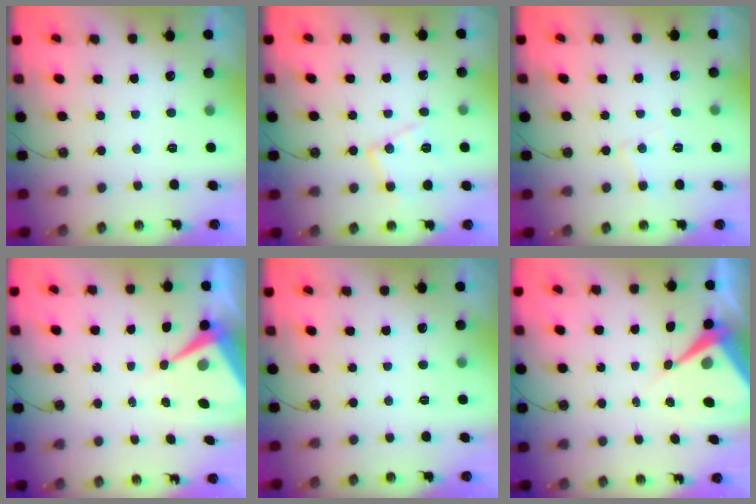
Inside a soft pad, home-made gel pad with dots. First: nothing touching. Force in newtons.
{"total": 11.3, "press": 11.3, "slide": 0.8}
{"total": 4.4, "press": 4.4, "slide": 0.7}
{"total": 8.7, "press": 8.7, "slide": 0.8}
{"total": 0.0}
{"total": 8.5, "press": 8.5, "slide": 0.8}